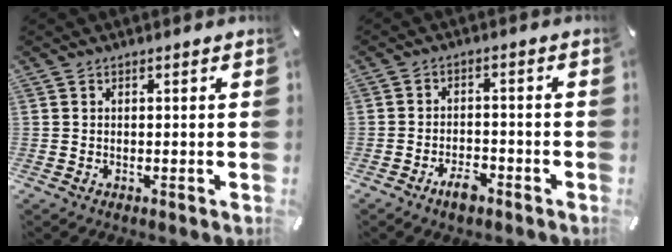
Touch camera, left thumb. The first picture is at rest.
{"total": 4.8, "force": [-3.4, 2.1, 2.7], "torque": [-0.048, 0.016, -0.062]}